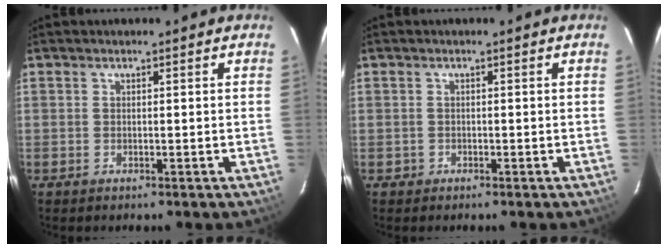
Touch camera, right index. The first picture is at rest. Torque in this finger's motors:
{"motor_torque": [-0.23, 0.22, -0.62, -0.15]}